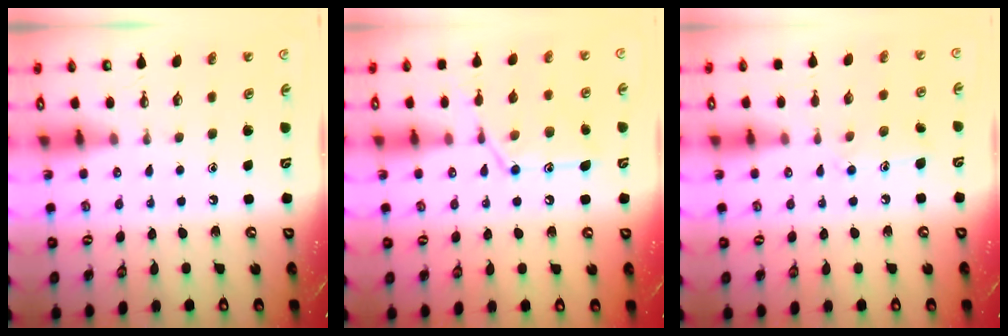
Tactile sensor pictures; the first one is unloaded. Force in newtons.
{"total": 14.4, "press": 14.3, "slide": 1.1}
{"total": 8.6, "press": 8.6, "slide": 0.6}